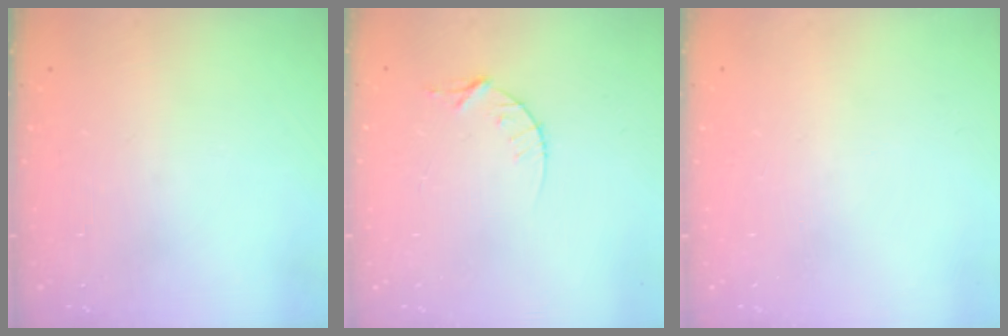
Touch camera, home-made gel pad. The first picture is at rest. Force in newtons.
{"total": 4.3, "press": 4.3, "slide": 0.5}
{"total": 0.0}